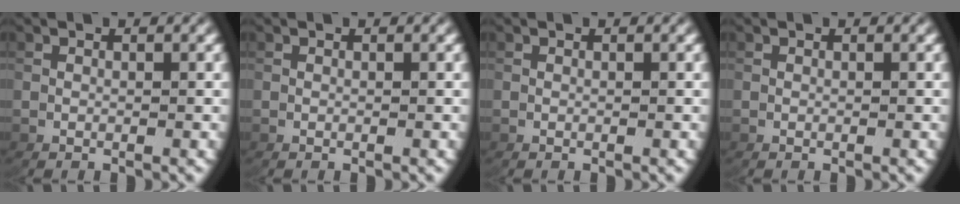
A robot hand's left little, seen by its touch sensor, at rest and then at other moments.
{"total": 0.0}
{"total": 0.0}
{"total": 0.0}